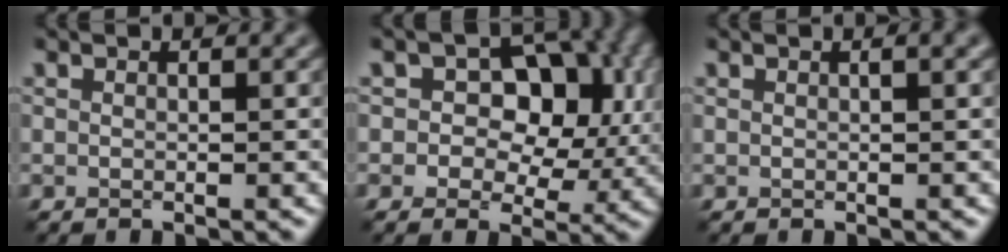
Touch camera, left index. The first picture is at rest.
{"total": 10.3, "force": [2.4, 7.3, 6.8], "torque": [-0.075, 0.012, 0.019]}
{"total": 1.3, "force": [0.6, 0.3, 1.1], "torque": [-0.015, 0.006, 0.005]}